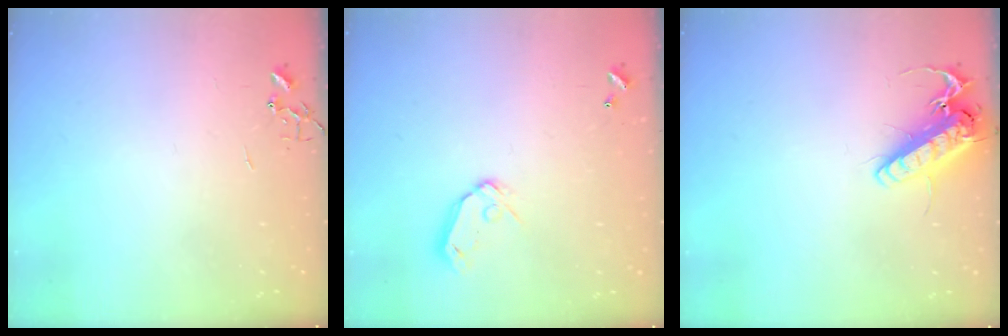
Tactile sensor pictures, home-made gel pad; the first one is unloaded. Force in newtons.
{"total": 8.0, "press": 8.0, "slide": 1.0}
{"total": 14.6, "press": 14.4, "slide": 2.6}